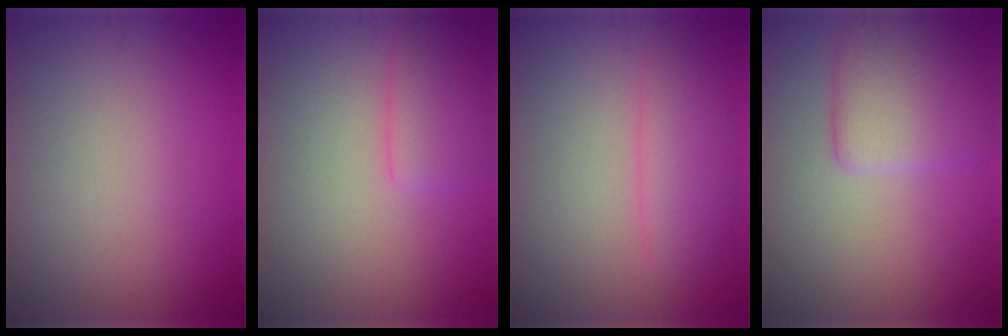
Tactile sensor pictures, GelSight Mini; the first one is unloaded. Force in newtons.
{"total": 2.9, "press": 2.9, "slide": 0.1}
{"total": 2.9, "press": 2.9, "slide": 0.2}
{"total": 4.6, "press": 4.6, "slide": 0.5}